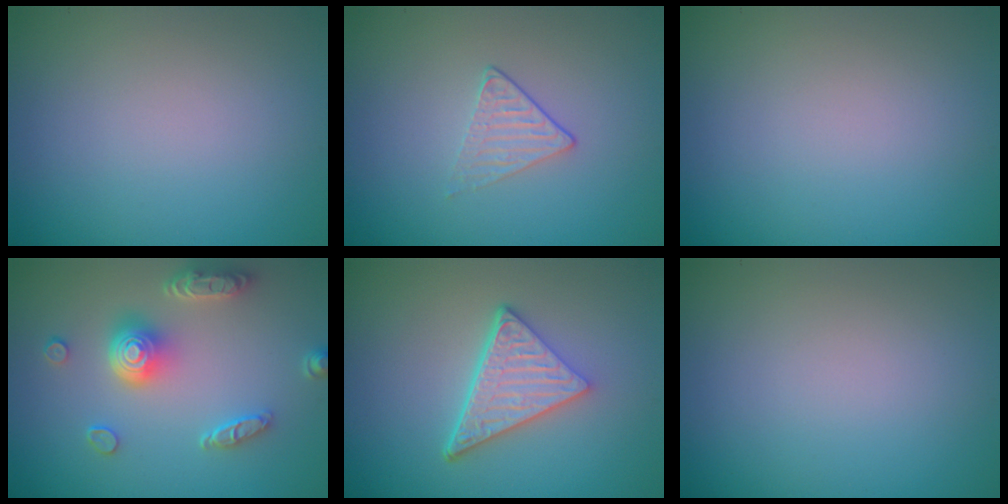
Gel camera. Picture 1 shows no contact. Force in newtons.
{"total": 1.3, "press": 0.9, "slide": 0.9}
{"total": 0.0}
{"total": 4.8, "press": 3.7, "slide": 3.0}
{"total": 5.2, "press": 3.6, "slide": 3.7}
{"total": 0.0}